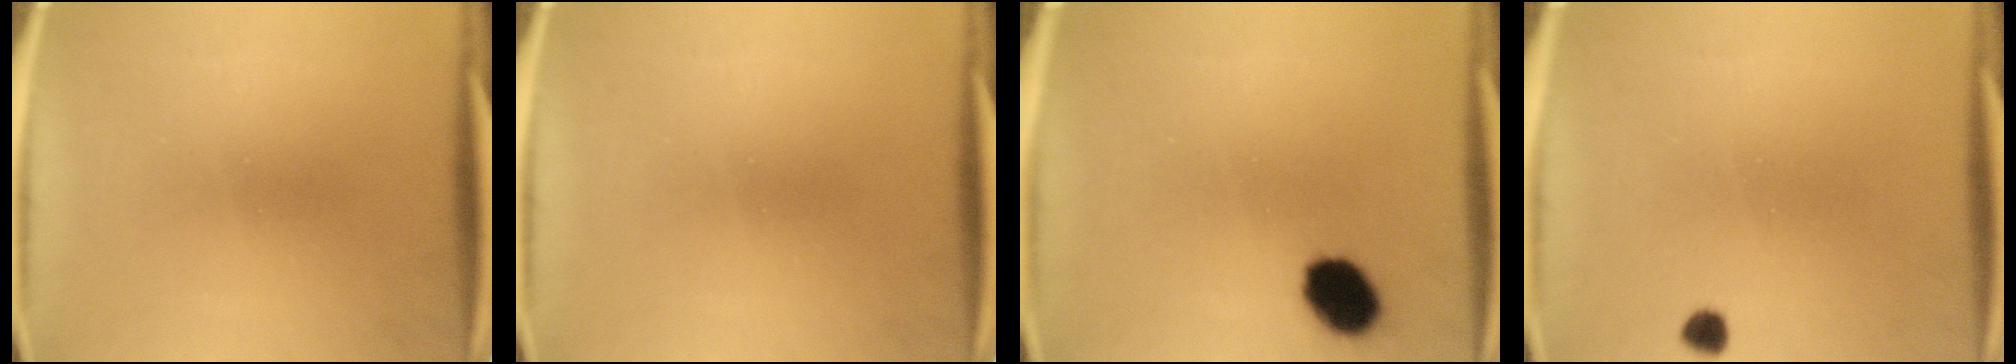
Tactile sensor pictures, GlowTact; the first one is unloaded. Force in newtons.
{"total": 0.0}
{"total": 8.4}
{"total": 1.7}